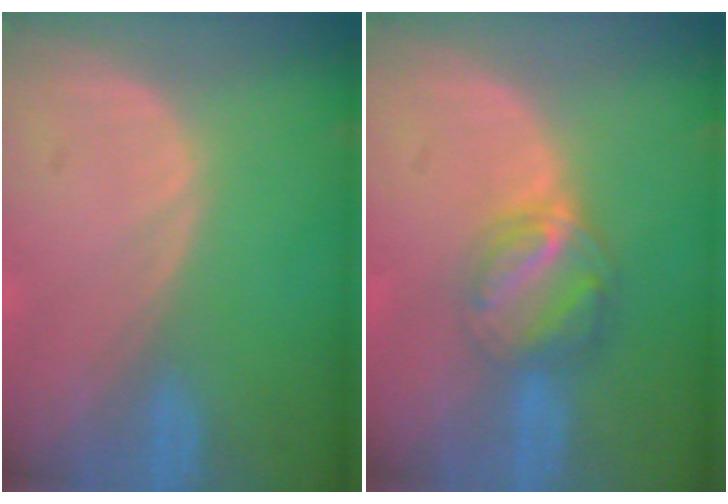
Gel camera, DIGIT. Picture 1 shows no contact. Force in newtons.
{"total": 6.4, "press": 5.5, "slide": 3.2}